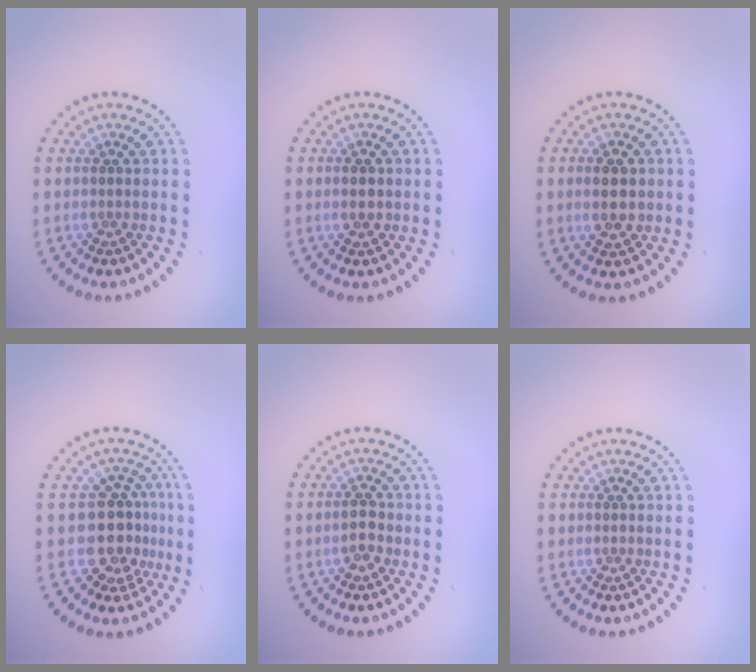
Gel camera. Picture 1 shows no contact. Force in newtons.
{"total": 1.8, "press": 1.8, "slide": 0.1}
{"total": 2.8, "press": 2.8, "slide": 0.2}
{"total": 3.8, "press": 3.0, "slide": 2.4}
{"total": 1.8, "press": 1.8, "slide": 0.3}
{"total": 0.0}